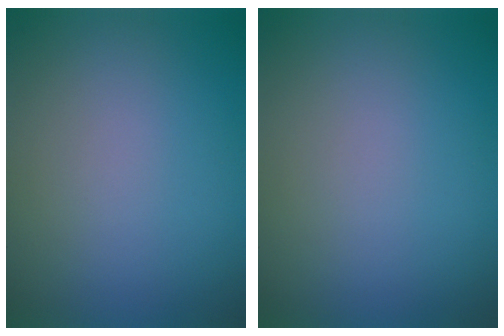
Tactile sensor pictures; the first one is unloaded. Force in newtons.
{"total": 0.0}